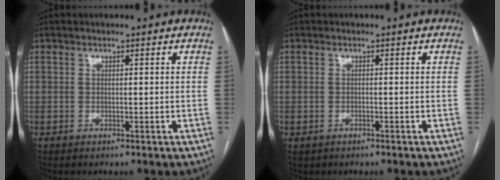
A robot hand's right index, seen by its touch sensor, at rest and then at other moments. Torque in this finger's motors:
{"motor_torque": [-0.09, 0.17, -0.16, -0.01]}